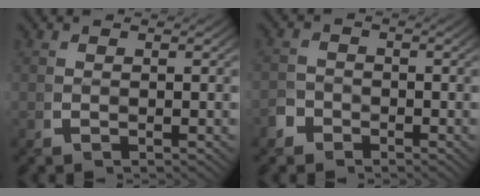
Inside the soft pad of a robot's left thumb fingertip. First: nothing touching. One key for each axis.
{"total": 2.3, "fx": -1.9, "fy": 1.2, "fz": -0.6, "tx": 0.017, "ty": -0.011, "tz": -0.035}